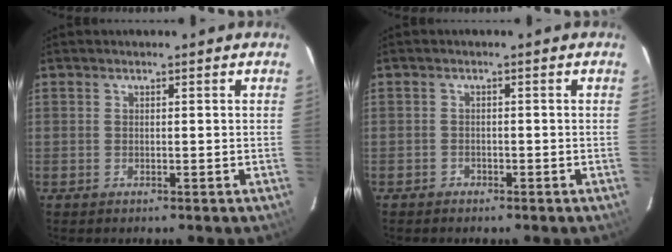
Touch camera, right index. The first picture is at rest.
{"total": 1.5, "force": [-1.1, 0.9, -0.1], "torque": [-0.002, 0.005, -0.019]}